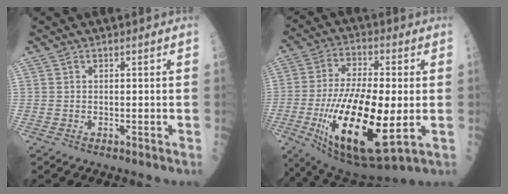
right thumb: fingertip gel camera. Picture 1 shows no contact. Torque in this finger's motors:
{"motor_torque": [0.55, 0.54, 2.08, -0.69, 0.54]}